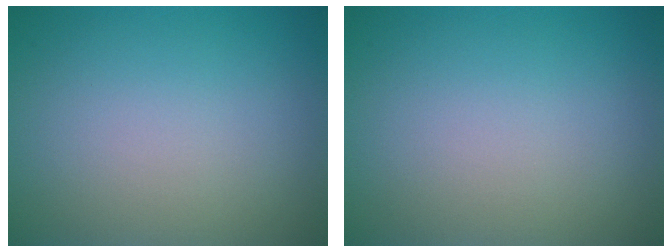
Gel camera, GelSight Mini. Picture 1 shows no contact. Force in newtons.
{"total": 0.0}